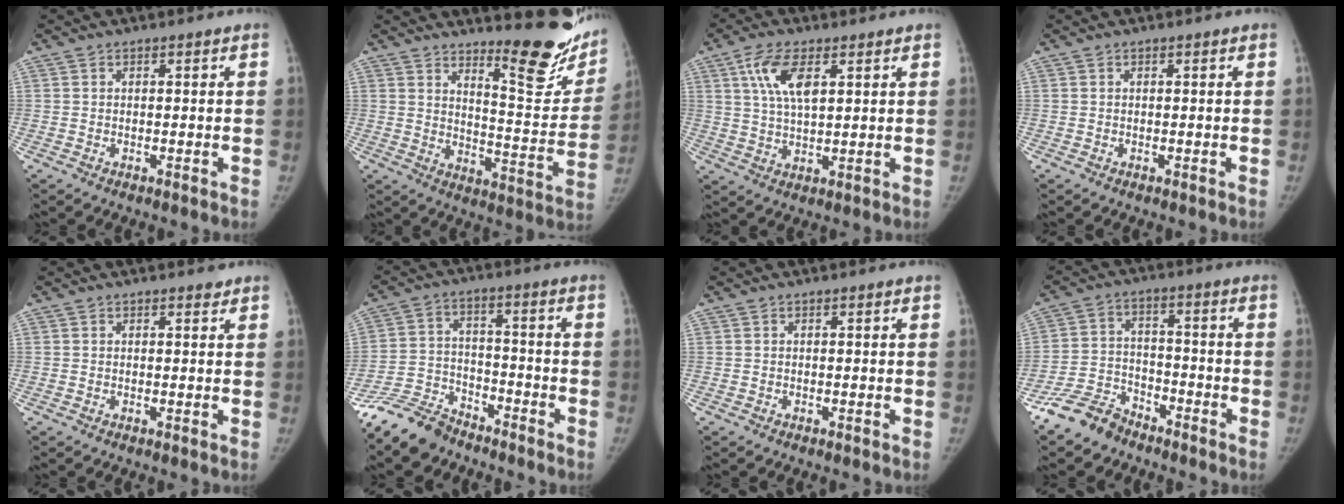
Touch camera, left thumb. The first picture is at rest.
{"total": 17.7, "force": [13.4, 4.7, 10.5], "torque": [-0.096, -0.129, 0.182]}
{"total": 8.4, "force": [3.5, 3.7, 6.7], "torque": [-0.128, -0.009, 0.068]}
{"total": 0.0}
{"total": 0.8, "force": [0.7, 0.4, 0.2], "torque": [0.000, -0.006, 0.007]}
{"total": 9.9, "force": [-8.7, 4.4, 2.0], "torque": [-0.034, 0.048, -0.170]}
{"total": 0.0}
{"total": 8.3, "force": [-6.7, 4.4, 1.9], "torque": [-0.028, 0.040, -0.136]}